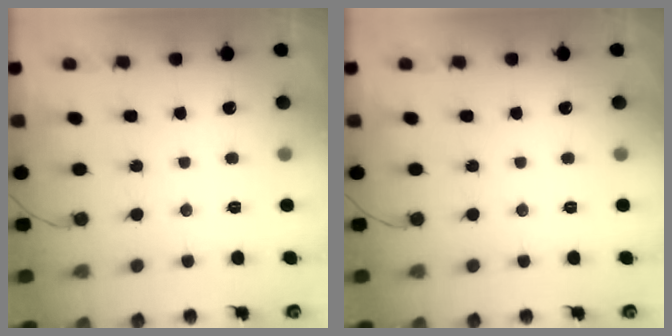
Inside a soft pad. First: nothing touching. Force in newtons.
{"total": 0.0}